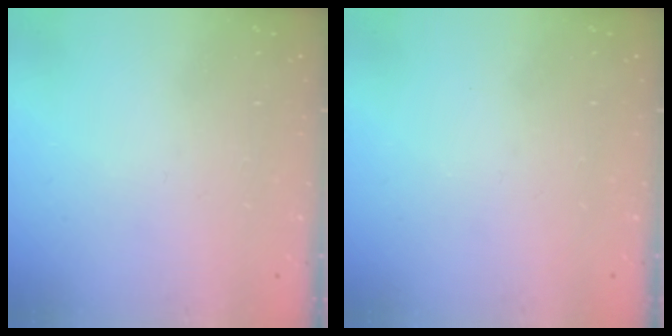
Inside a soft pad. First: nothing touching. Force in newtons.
{"total": 0.0}